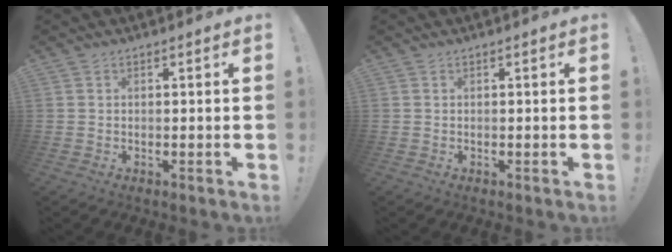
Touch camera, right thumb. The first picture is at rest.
{"total": 0.0}